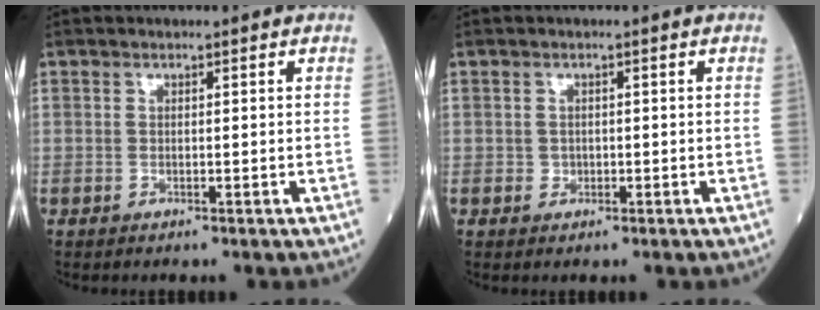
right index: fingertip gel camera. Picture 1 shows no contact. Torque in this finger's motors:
{"motor_torque": [0.00, -0.24, 0.07, -0.01]}